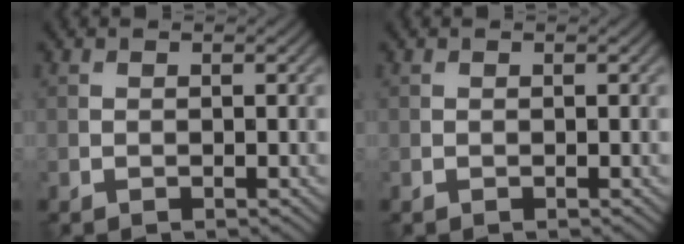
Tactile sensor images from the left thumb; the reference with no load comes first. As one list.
[{"total": 0.0}]